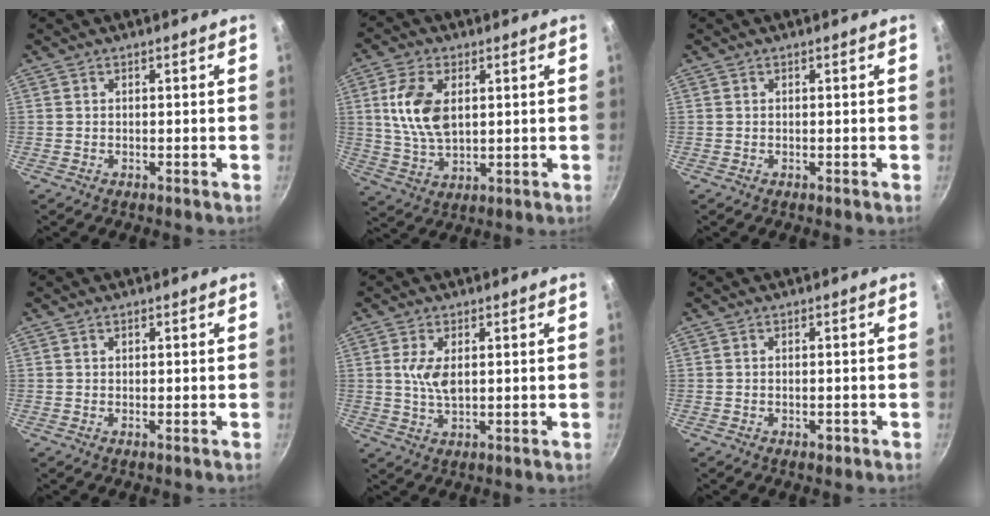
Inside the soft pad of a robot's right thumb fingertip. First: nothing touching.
{"total": 10.9, "force": [2.4, 6.3, 8.5], "torque": [-0.158, -0.010, 0.048]}
{"total": 0.0}
{"total": 1.0, "force": [0.5, 0.6, 0.7], "torque": [-0.007, 0.000, 0.006]}
{"total": 5.4, "force": [1.0, 2.6, 4.6], "torque": [-0.087, -0.005, 0.023]}
{"total": 1.6, "force": [-0.6, 0.9, 1.2], "torque": [-0.018, 0.001, -0.010]}